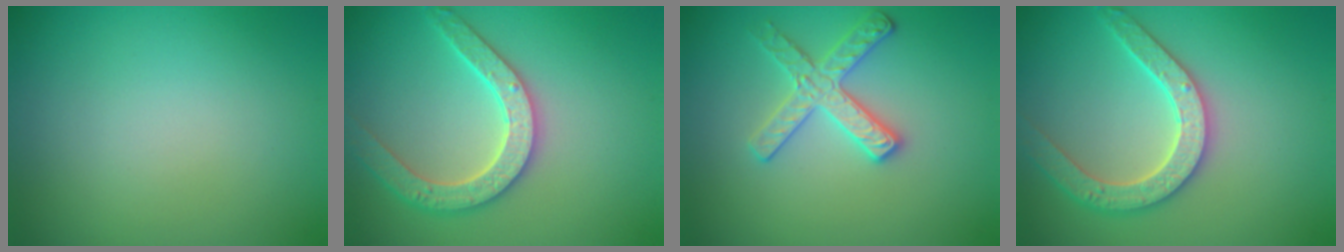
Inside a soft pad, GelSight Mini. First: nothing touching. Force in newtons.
{"total": 4.0, "press": 3.9, "slide": 0.9}
{"total": 2.9, "press": 2.8, "slide": 0.6}
{"total": 4.0, "press": 3.9, "slide": 0.9}